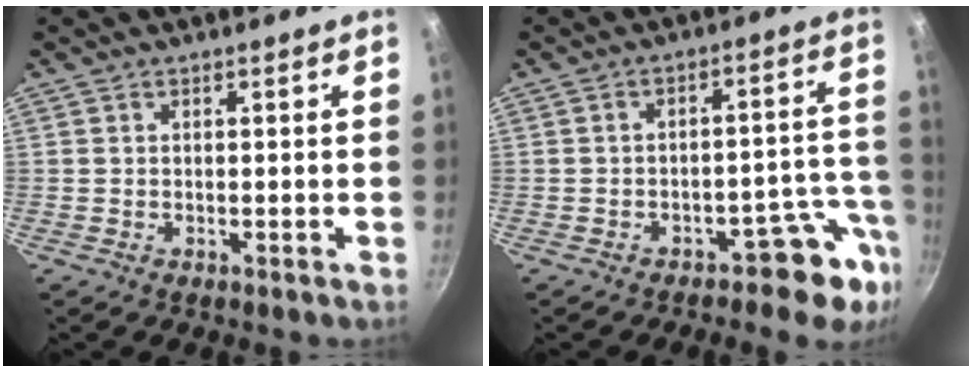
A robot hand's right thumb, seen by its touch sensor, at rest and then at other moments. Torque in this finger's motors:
{"motor_torque": [0.15, 0.29, 0.00, -0.12, -0.01]}